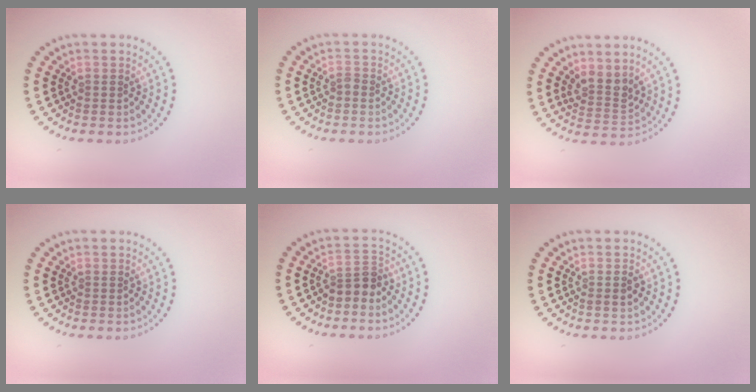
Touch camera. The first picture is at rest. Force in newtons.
{"total": 0.6, "press": 0.5, "slide": 0.3}
{"total": 2.6, "press": 2.0, "slide": 1.7}
{"total": 0.0}
{"total": 2.3, "press": 1.8, "slide": 1.5}
{"total": 1.0, "press": 1.0, "slide": 0.3}